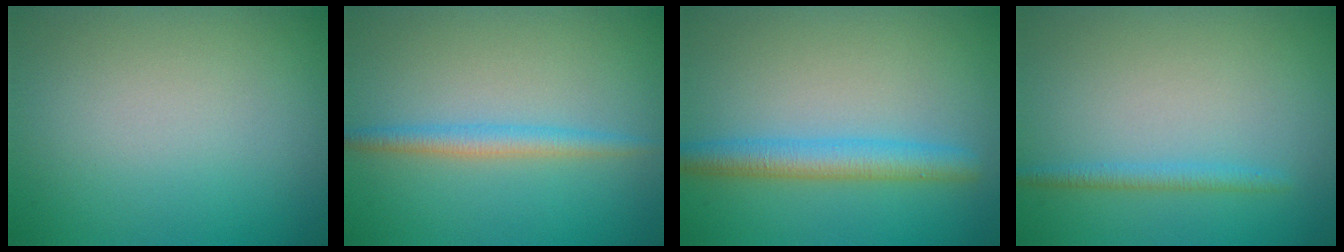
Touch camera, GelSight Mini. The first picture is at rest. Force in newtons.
{"total": 2.2, "press": 2.2, "slide": 0.1}
{"total": 3.7, "press": 3.7, "slide": 0.2}
{"total": 1.5, "press": 1.5, "slide": 0.2}